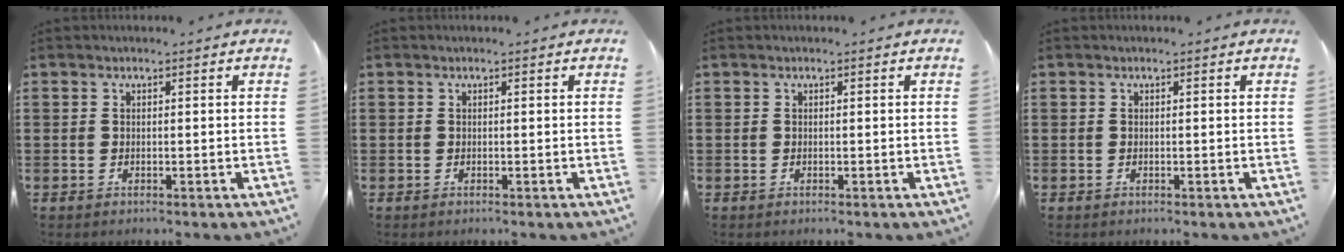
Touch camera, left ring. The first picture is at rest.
{"total": 0.0}
{"total": 0.0}
{"total": 0.0}